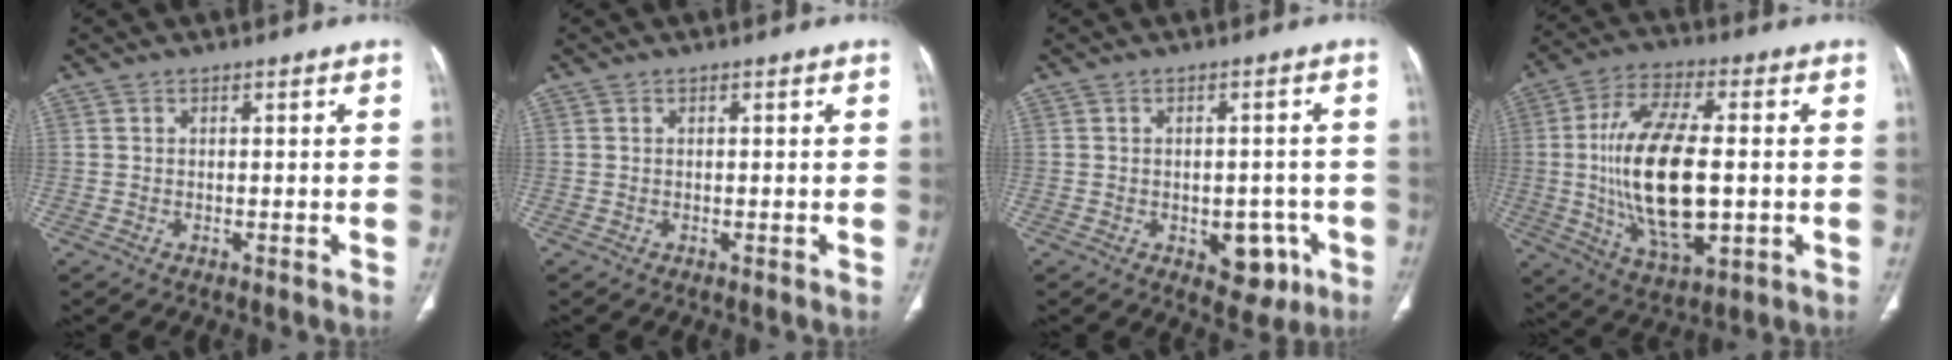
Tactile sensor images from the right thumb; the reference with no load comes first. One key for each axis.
{"total": 0.0}
{"total": 6.9, "fx": -2.5, "fy": 4.5, "fz": 4.7, "tx": -0.027, "ty": 0.012, "tz": -0.022}
{"total": 20.3, "fx": -0.8, "fy": 9.1, "fz": 18.1, "tx": -0.343, "ty": -0.002, "tz": -0.006}